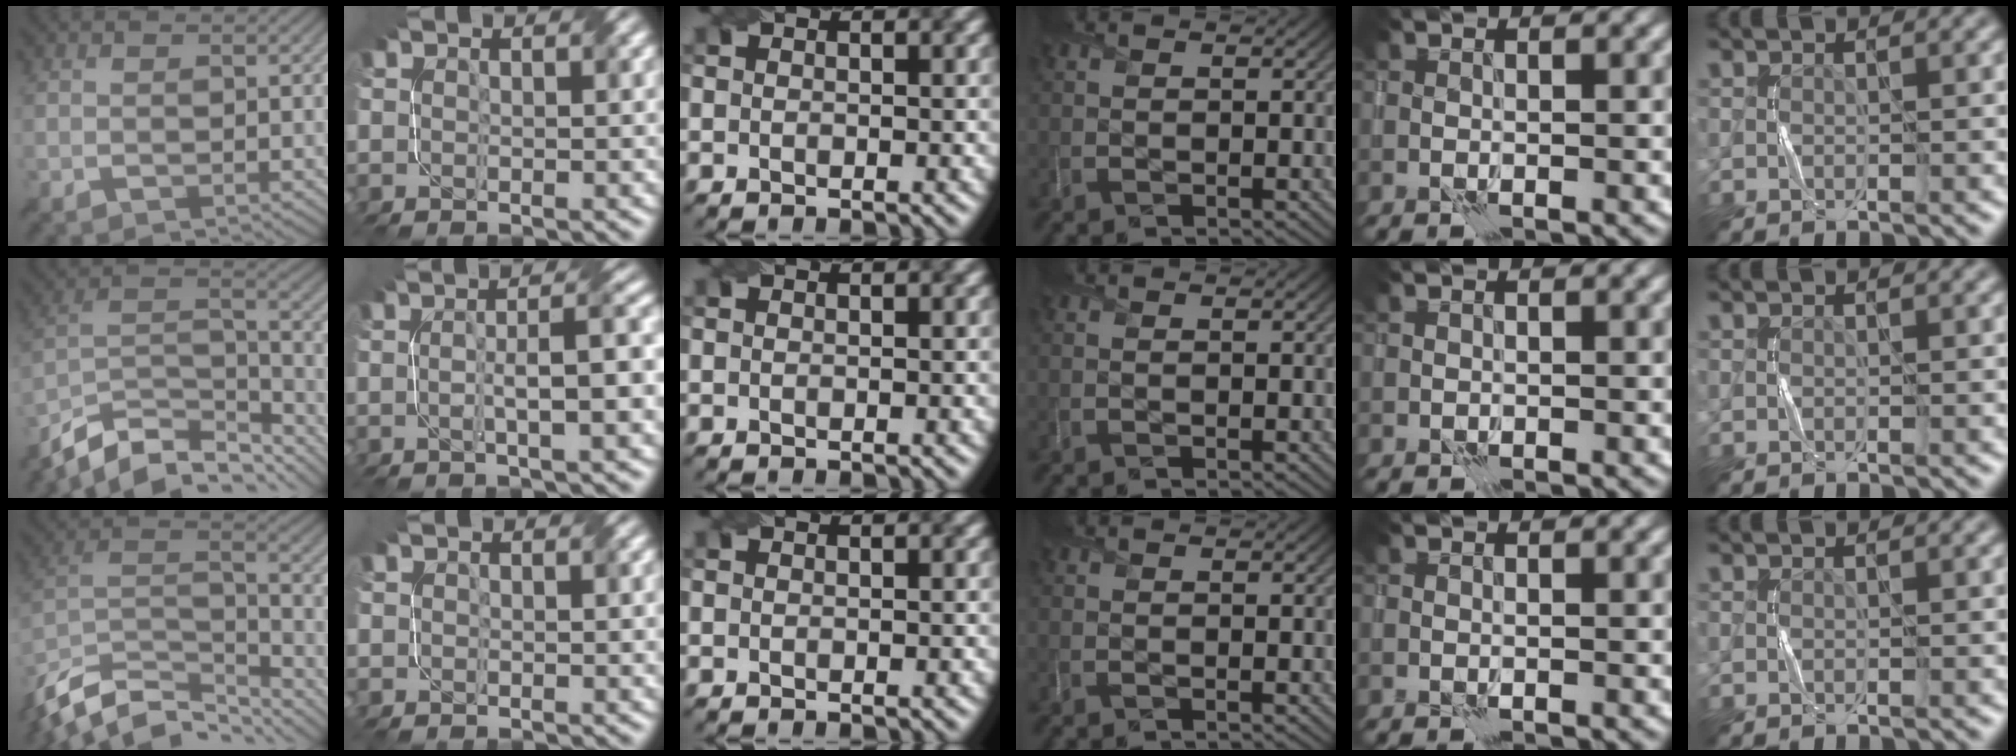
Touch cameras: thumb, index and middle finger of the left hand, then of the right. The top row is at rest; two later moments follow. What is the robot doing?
{"motion": "twist", "object": "screw"}